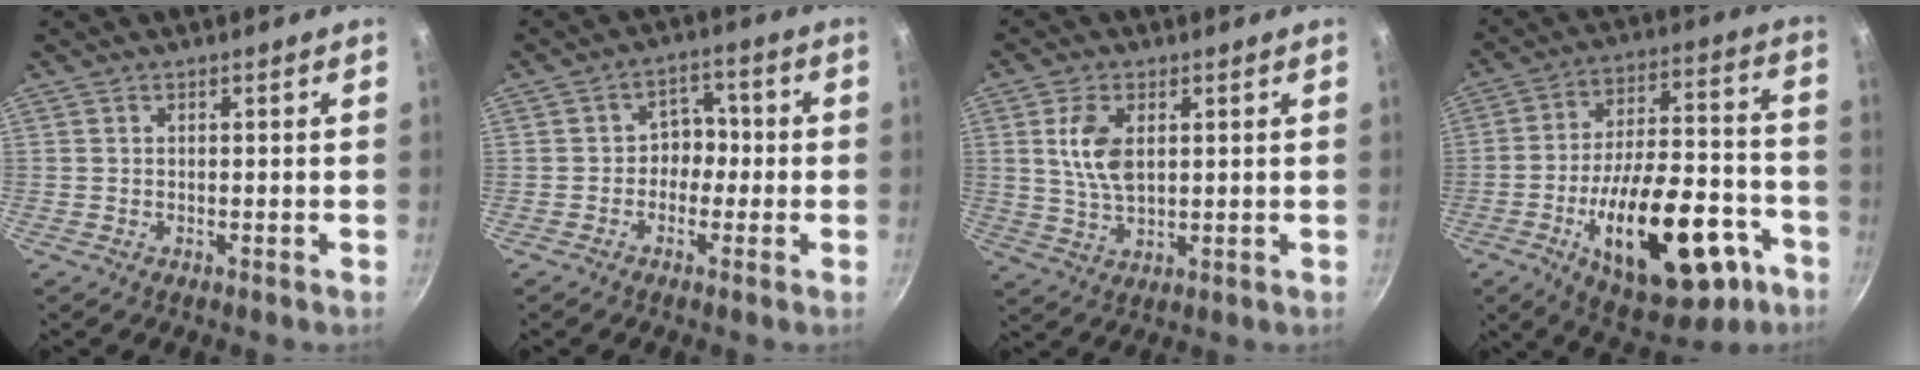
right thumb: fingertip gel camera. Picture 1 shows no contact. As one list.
[{"total": 5.0, "force": [-1.0, 4.2, 2.5], "torque": [0.016, 0.021, -0.024]}, {"total": 7.5, "force": [1.8, 4.2, 6.0], "torque": [-0.109, -0.009, 0.037]}, {"total": 26.5, "force": [-10.7, 12.4, 20.8], "torque": [-0.285, 0.055, -0.141]}]